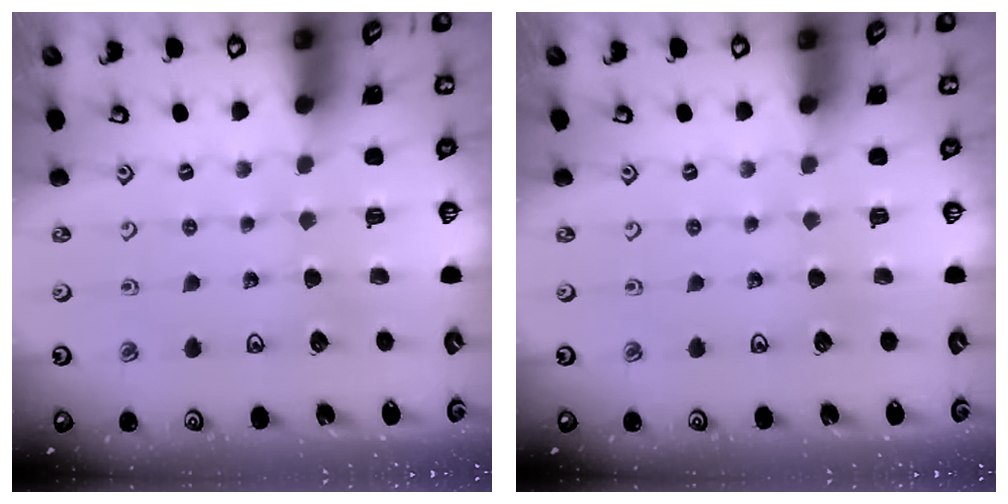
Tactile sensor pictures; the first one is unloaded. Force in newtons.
{"total": 0.0}